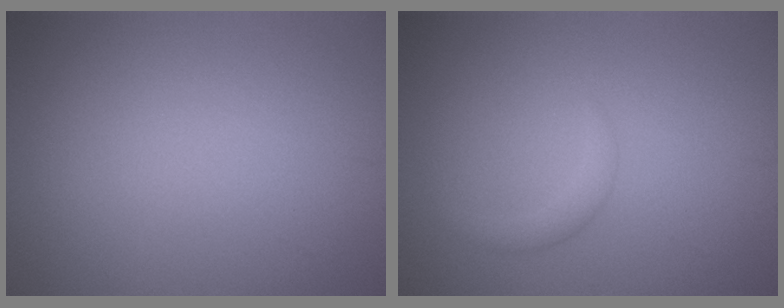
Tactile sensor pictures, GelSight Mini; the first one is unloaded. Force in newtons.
{"total": 1.2, "press": 1.2, "slide": 0.1}